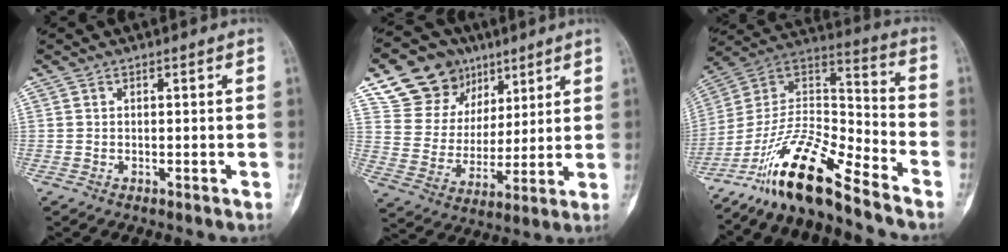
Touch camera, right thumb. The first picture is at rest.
{"total": 15.9, "force": [9.4, 11.9, 4.8], "torque": [-0.045, -0.028, 0.174]}
{"total": 17.0, "force": [-13.2, 3.4, 10.2], "torque": [-0.184, 0.094, -0.246]}